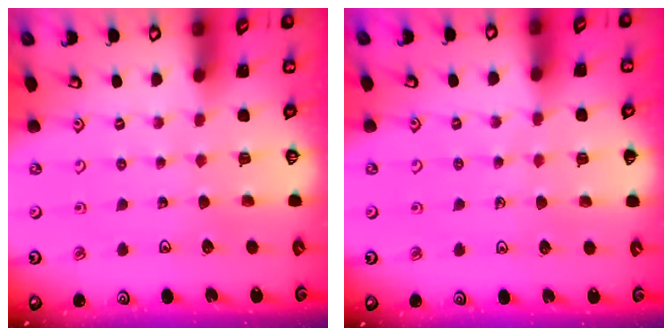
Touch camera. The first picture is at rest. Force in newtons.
{"total": 5.0, "press": 4.9, "slide": 0.8}